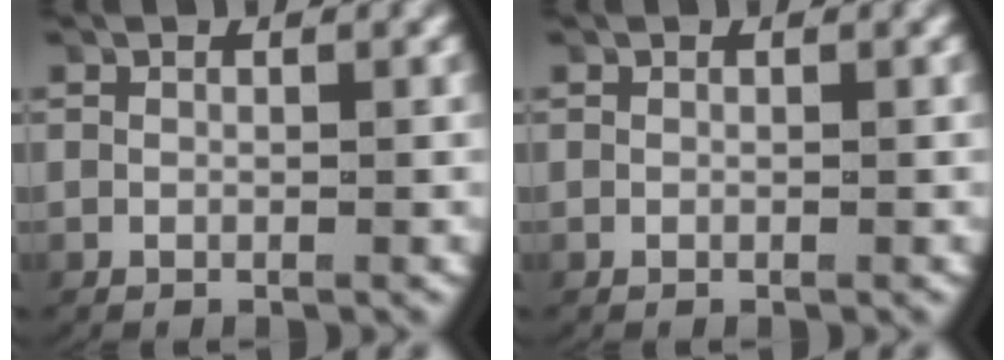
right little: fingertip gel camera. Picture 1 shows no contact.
{"total": 0.0}